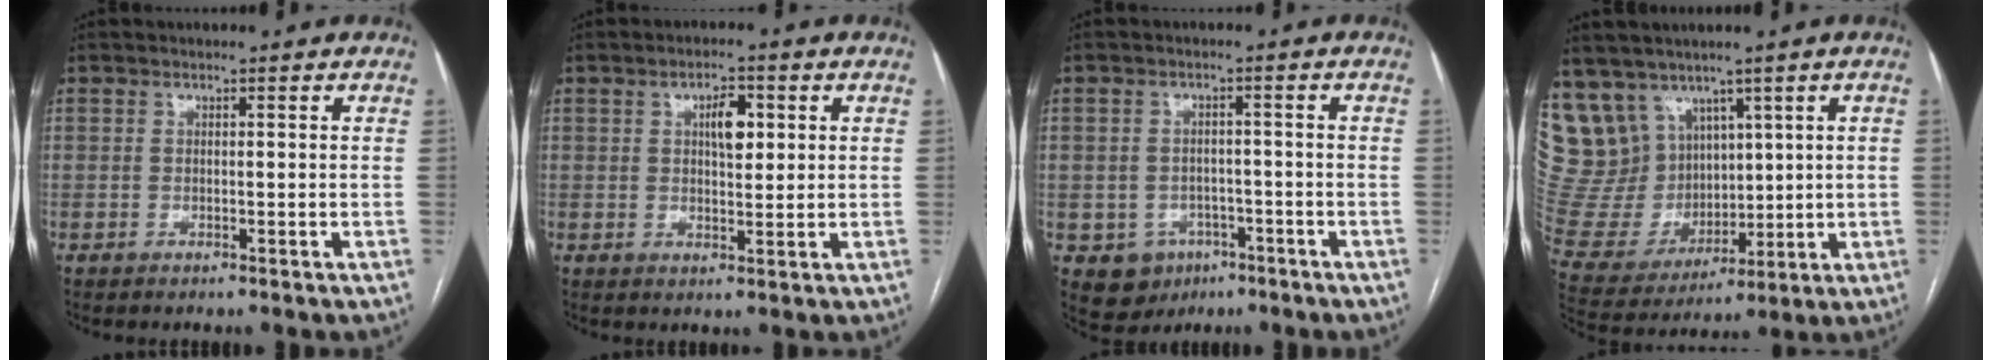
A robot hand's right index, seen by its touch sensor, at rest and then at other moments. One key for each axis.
{"total": 4.3, "fx": 1.3, "fy": 1.8, "fz": 3.7, "tx": -0.060, "ty": 0.007, "tz": 0.021}
{"total": 5.9, "fx": -2.8, "fy": 5.0, "fz": 1.3, "tx": -0.018, "ty": 0.008, "tz": -0.030}
{"total": 15.5, "fx": 9.5, "fy": 11.6, "fz": 3.8, "tx": -0.104, "ty": 0.060, "tz": 0.220}